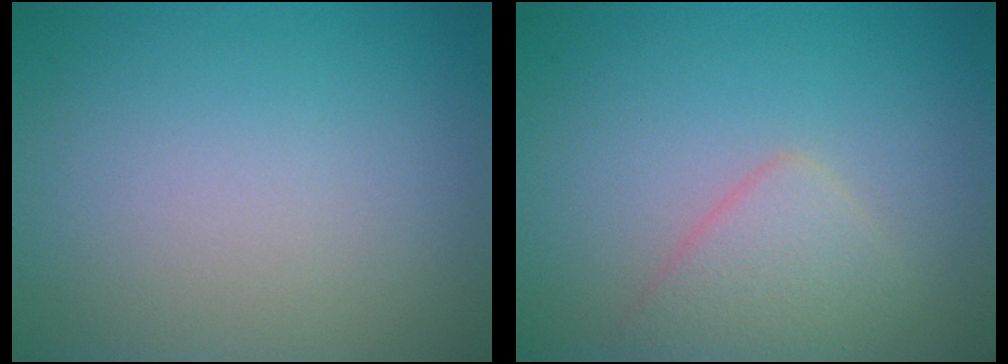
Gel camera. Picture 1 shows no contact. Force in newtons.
{"total": 2.7, "press": 2.7, "slide": 0.1}